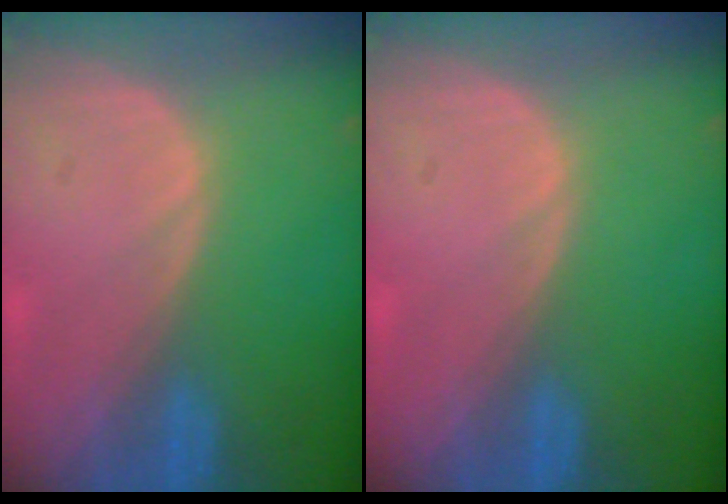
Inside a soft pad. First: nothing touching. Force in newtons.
{"total": 0.0}